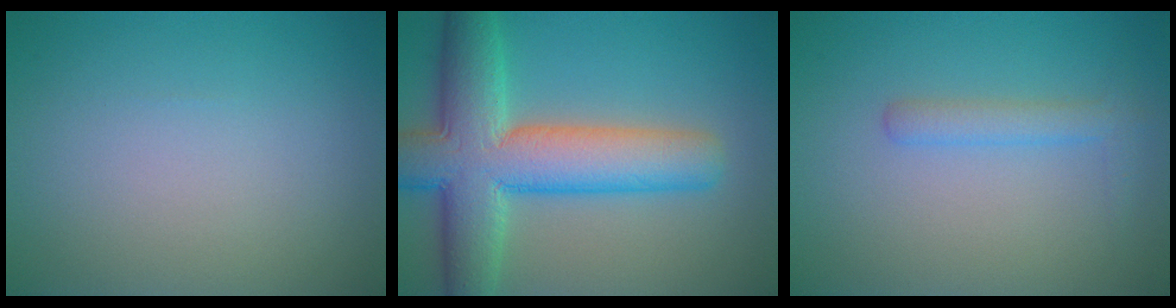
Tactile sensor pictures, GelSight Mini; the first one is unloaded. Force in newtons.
{"total": 10.5, "press": 10.5, "slide": 0.6}
{"total": 1.9, "press": 1.9, "slide": 0.2}